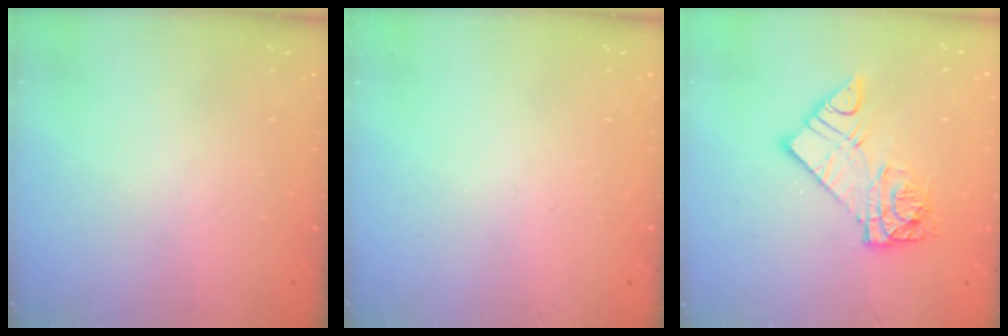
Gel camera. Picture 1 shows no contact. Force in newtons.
{"total": 0.0}
{"total": 11.0, "press": 10.9, "slide": 1.0}